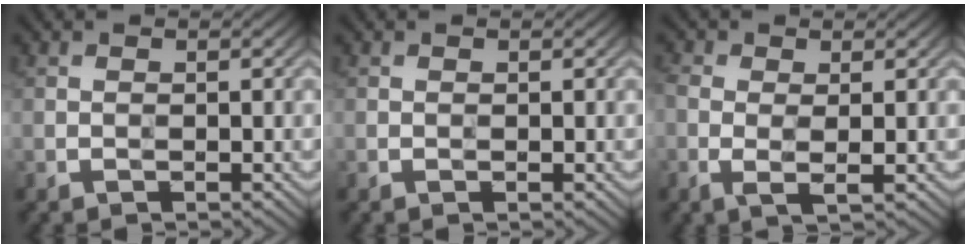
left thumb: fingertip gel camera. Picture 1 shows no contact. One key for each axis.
{"total": 0.0}
{"total": 3.5, "fx": -0.2, "fy": 1.5, "fz": 3.2, "tx": -0.085, "ty": -0.004, "tz": -0.008}